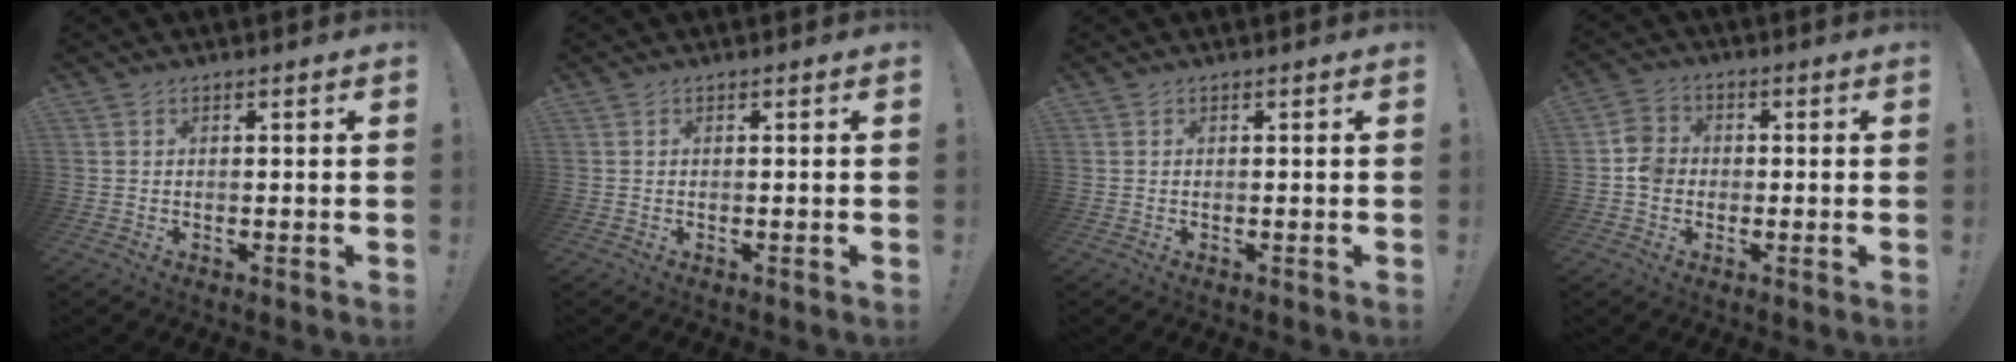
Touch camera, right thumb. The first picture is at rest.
{"total": 0.0}
{"total": 0.0}
{"total": 5.9, "force": [-1.3, 5.2, 2.5], "torque": [-0.033, 0.019, -0.020]}